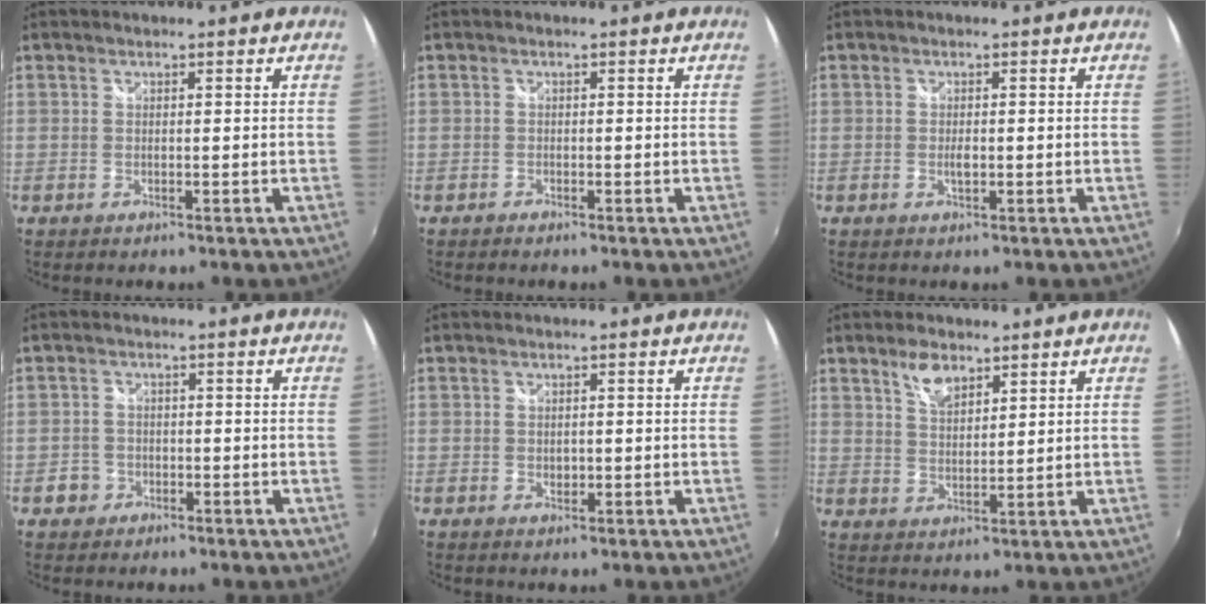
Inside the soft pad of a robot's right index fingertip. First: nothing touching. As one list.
[{"total": 0.9, "force": [-0.8, 0.4, 0.1], "torque": [-0.005, -0.001, -0.018]}, {"total": 1.5, "force": [-0.3, 0.7, 1.3], "torque": [-0.024, -0.002, -0.007]}, {"total": 3.1, "force": [-1.4, 2.7, 0.3], "torque": [-0.012, 0.009, -0.025]}, {"total": 1.5, "force": [-0.1, 1.1, 1.0], "torque": [-0.014, 0.000, -0.003]}, {"total": 5.1, "force": [3.4, 2.3, 3.1], "torque": [-0.052, 0.005, 0.063]}]